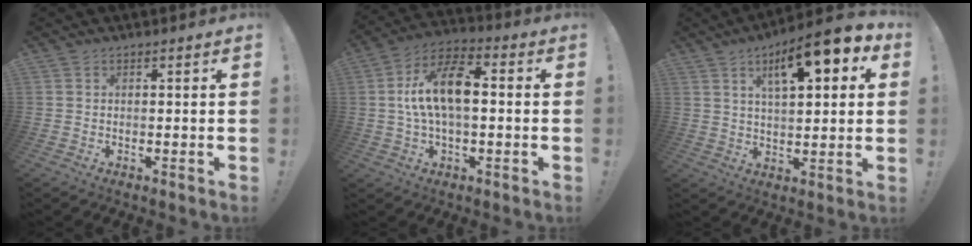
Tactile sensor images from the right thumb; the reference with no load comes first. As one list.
[{"total": 13.8, "force": [1.2, 6.9, 12.0], "torque": [-0.213, 0.007, 0.019]}, {"total": 13.2, "force": [6.3, 4.0, 10.9], "torque": [-0.158, -0.027, 0.098]}]